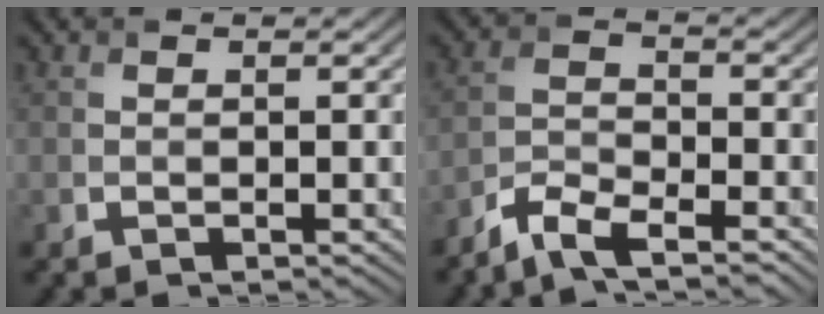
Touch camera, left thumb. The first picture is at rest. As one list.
[{"total": 4.8, "force": [-3.9, 1.0, 2.5], "torque": [-0.056, -0.004, -0.087]}]